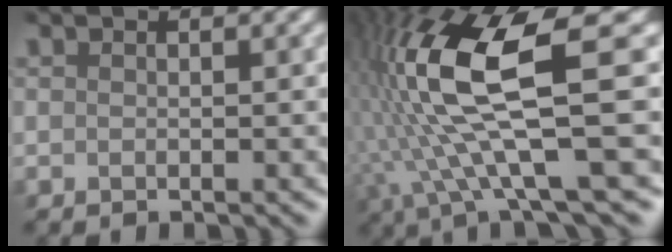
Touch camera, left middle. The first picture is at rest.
{"total": 11.5, "force": [1.1, 2.4, 11.2], "torque": [-0.231, 0.013, 0.027]}